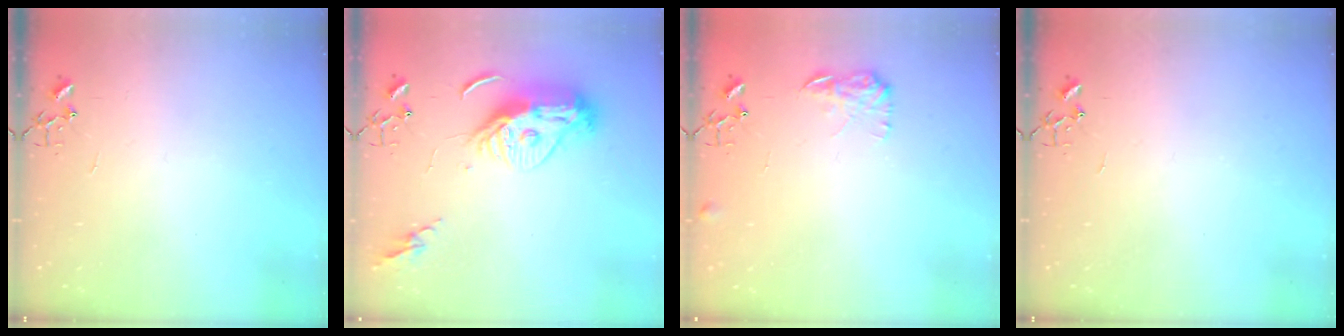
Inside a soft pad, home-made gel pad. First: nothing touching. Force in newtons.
{"total": 13.5, "press": 13.4, "slide": 1.5}
{"total": 8.2, "press": 8.2, "slide": 0.4}
{"total": 0.0}